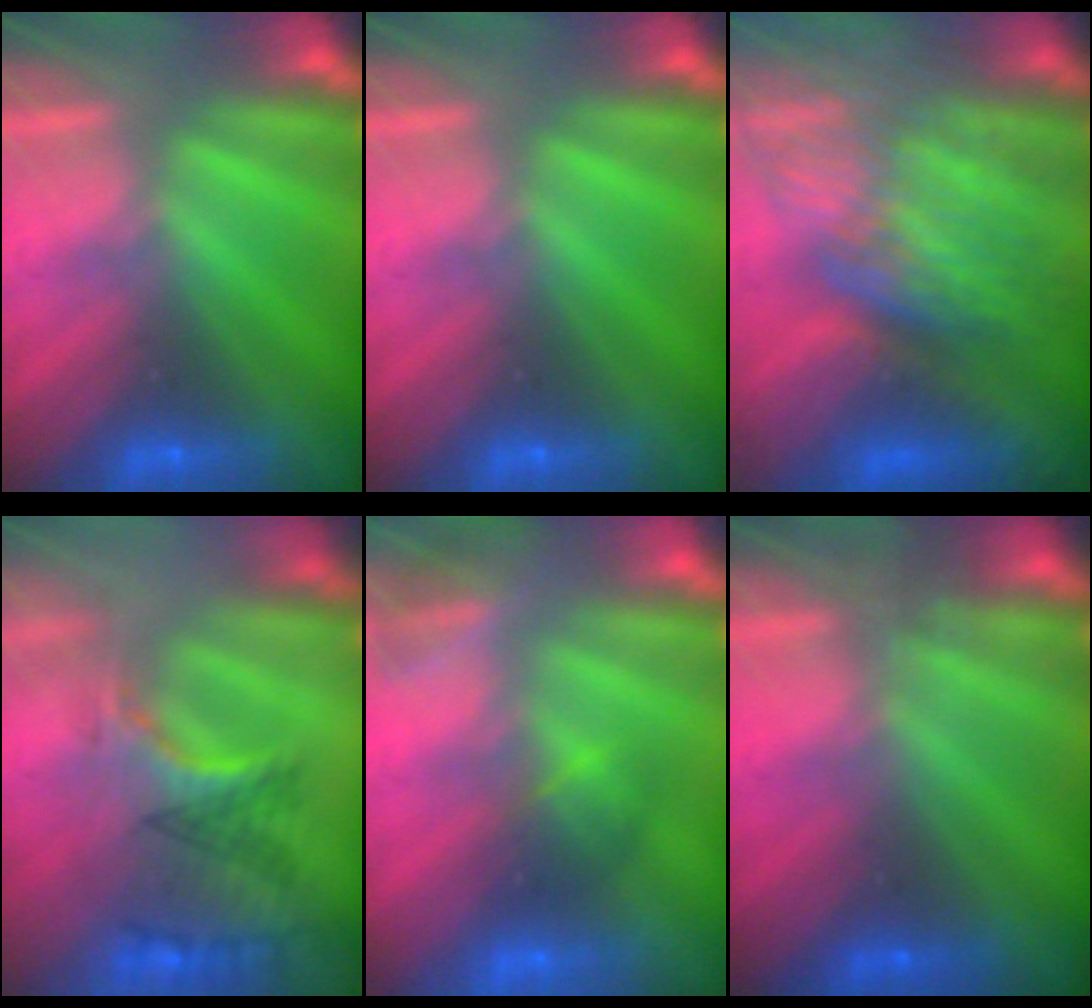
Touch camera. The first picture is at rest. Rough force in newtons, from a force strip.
{"total": 0.0}
{"total": 8.8}
{"total": 2.9}
{"total": 3.6}
{"total": 1.2}